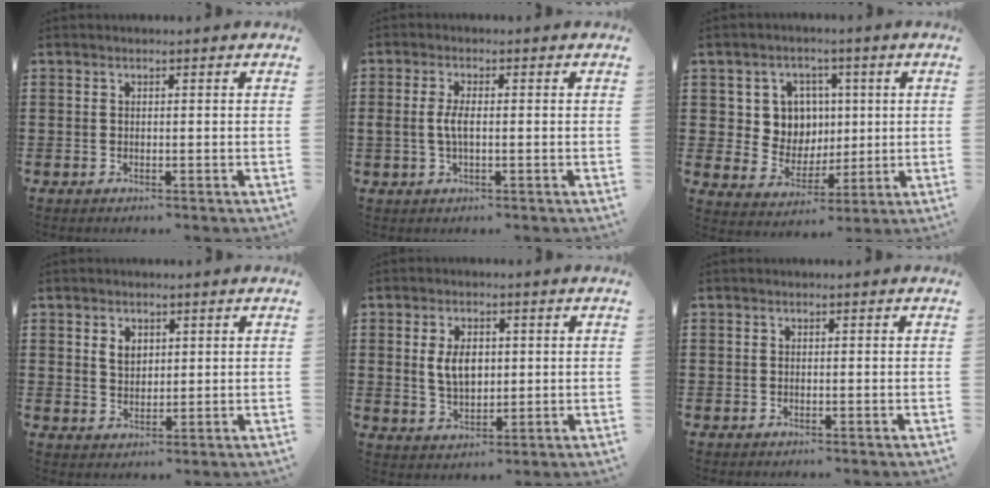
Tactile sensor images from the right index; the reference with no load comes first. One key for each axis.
{"total": 3.2, "fx": -0.2, "fy": 1.2, "fz": 3.0, "tx": -0.070, "ty": -0.002, "tz": -0.010}
{"total": 7.2, "fx": 2.0, "fy": 6.7, "fz": 2.0, "tx": -0.068, "ty": 0.009, "tz": 0.038}
{"total": 2.6, "fx": 1.1, "fy": 1.9, "fz": 1.5, "tx": -0.035, "ty": 0.006, "tz": 0.021}
{"total": 5.4, "fx": 0.7, "fy": 3.3, "fz": 4.2, "tx": -0.088, "ty": 0.005, "tz": 0.007}
{"total": 0.5, "fx": -0.1, "fy": 0.5, "fz": 0.1, "tx": -0.002, "ty": 0.003, "tz": -0.003}